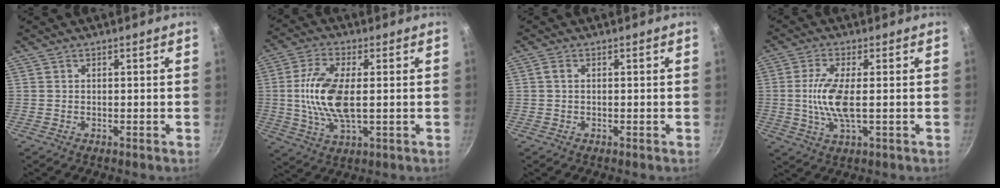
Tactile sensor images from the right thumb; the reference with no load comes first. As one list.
[{"total": 12.0, "force": [0.5, 5.4, 10.7], "torque": [-0.217, 0.003, 0.006]}, {"total": 1.1, "force": [0.2, 0.7, 0.8], "torque": [-0.017, 0.004, 0.002]}, {"total": 8.2, "force": [-0.1, 2.5, 7.8], "torque": [-0.170, -0.003, -0.005]}]